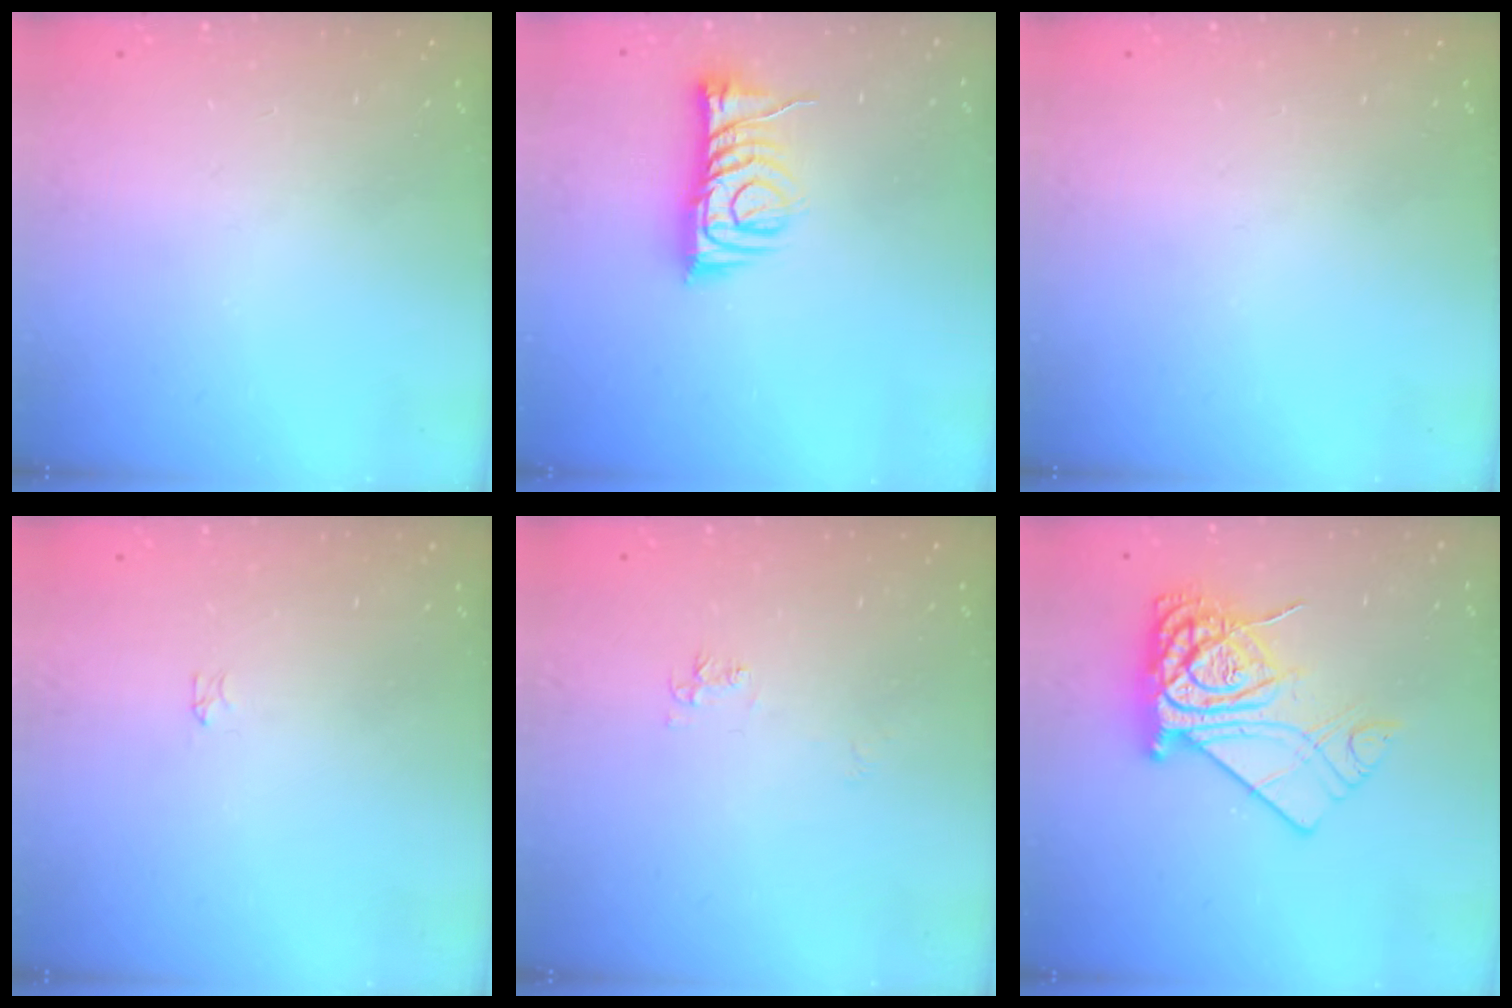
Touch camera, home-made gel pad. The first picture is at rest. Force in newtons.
{"total": 9.6, "press": 9.6, "slide": 0.5}
{"total": 0.0}
{"total": 0.0}
{"total": 4.9, "press": 4.9, "slide": 0.6}
{"total": 14.7, "press": 14.7, "slide": 1.5}